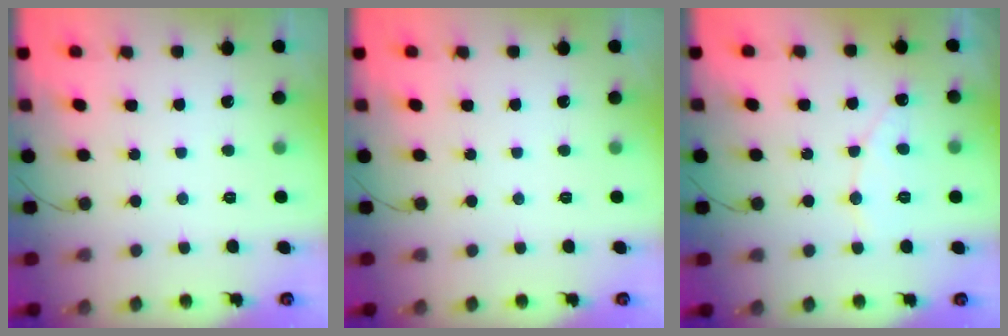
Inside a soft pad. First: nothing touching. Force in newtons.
{"total": 0.0}
{"total": 5.8, "press": 5.8, "slide": 0.5}